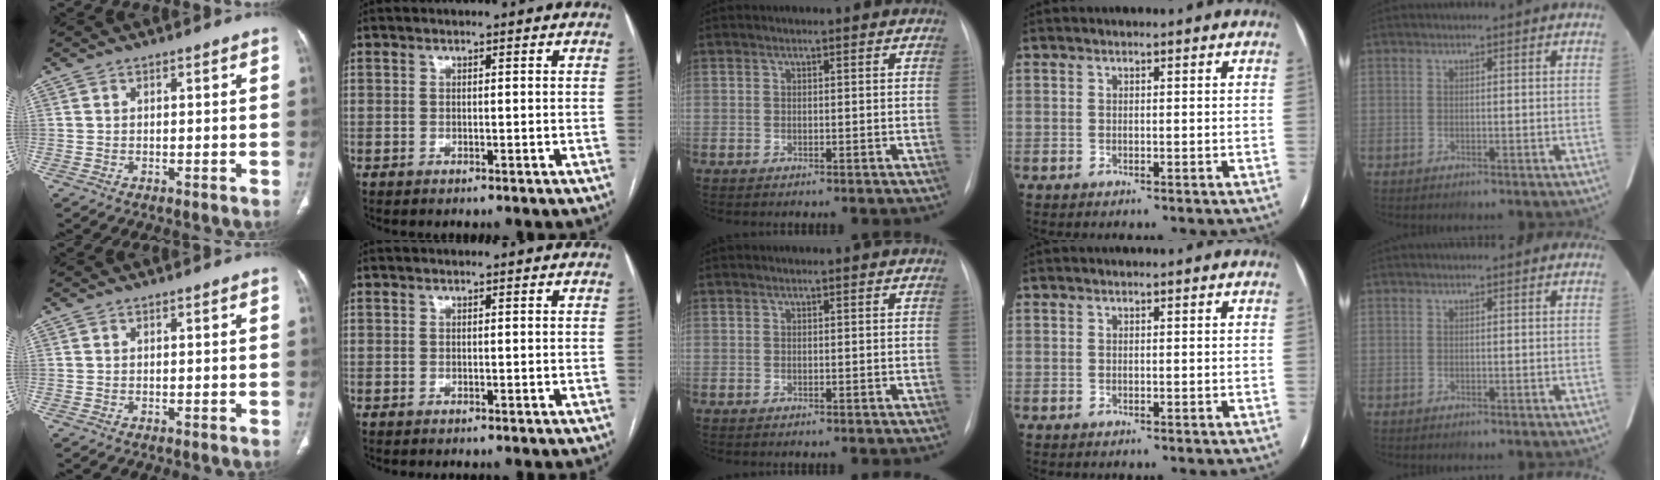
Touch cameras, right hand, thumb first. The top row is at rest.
{}